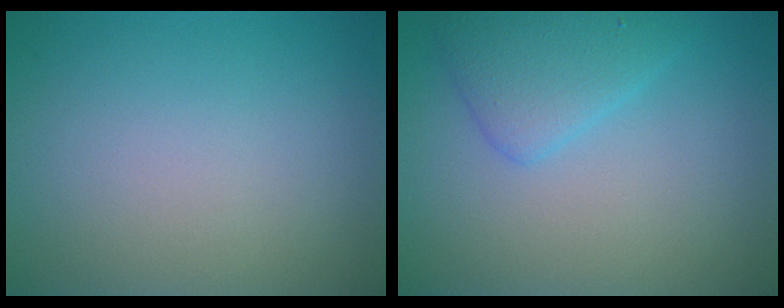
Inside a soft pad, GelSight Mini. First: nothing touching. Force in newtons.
{"total": 3.2, "press": 3.2, "slide": 0.1}